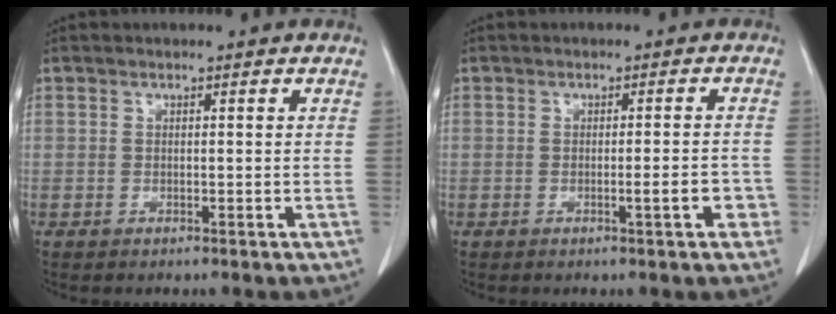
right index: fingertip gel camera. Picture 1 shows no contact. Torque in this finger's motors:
{"motor_torque": [0.03, 0.11, 0.00, 0.02]}